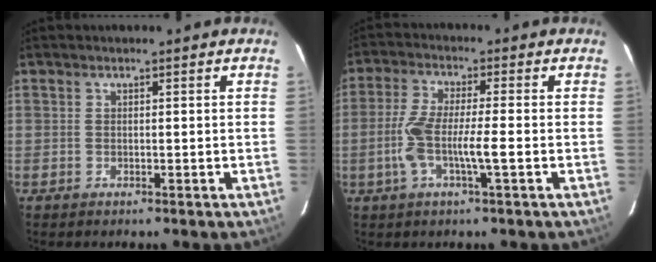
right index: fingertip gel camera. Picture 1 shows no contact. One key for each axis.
{"total": 7.4, "fx": -1.8, "fy": 0.5, "fz": 7.2, "tx": -0.147, "ty": 0.003, "tz": -0.037}